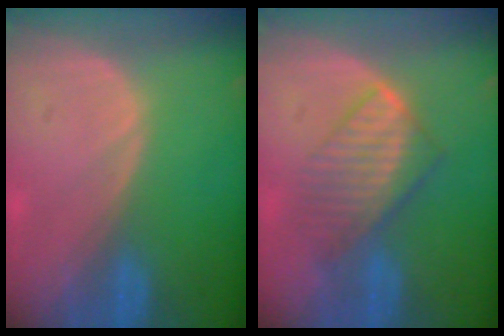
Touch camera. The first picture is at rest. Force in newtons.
{"total": 6.6, "press": 6.3, "slide": 1.9}